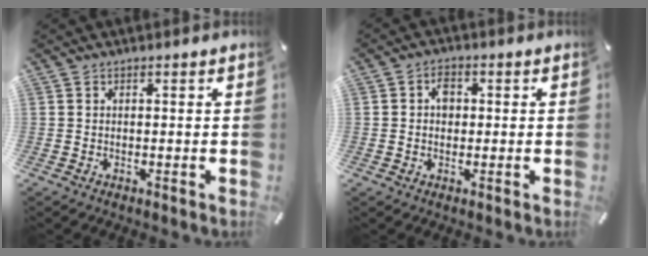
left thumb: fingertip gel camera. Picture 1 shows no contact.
{"total": 3.5, "force": [0.2, 2.5, 2.3], "torque": [-0.039, 0.006, -0.001]}